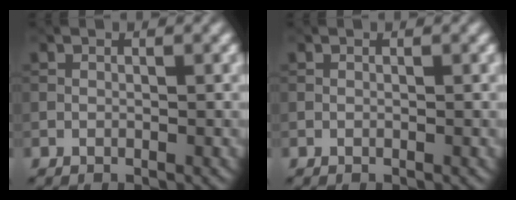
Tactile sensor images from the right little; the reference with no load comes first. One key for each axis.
{"total": 0.0}